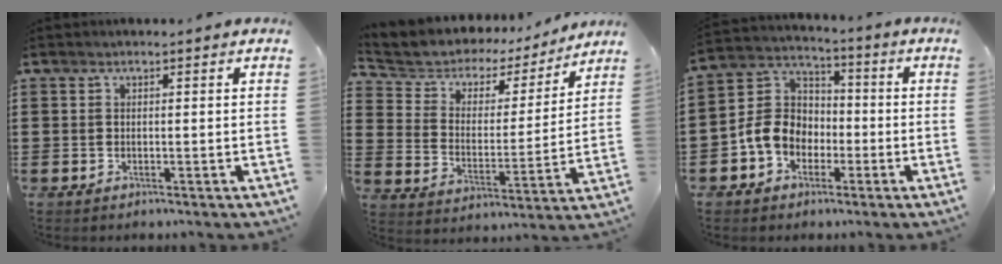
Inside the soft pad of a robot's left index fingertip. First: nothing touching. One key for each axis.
{"total": 4.7, "fx": 3.8, "fy": 2.7, "fz": 0.4, "tx": -0.039, "ty": -0.025, "tz": 0.060}
{"total": 8.2, "fx": -2.4, "fy": 6.8, "fz": 3.9, "tx": -0.123, "ty": 0.013, "tz": -0.057}